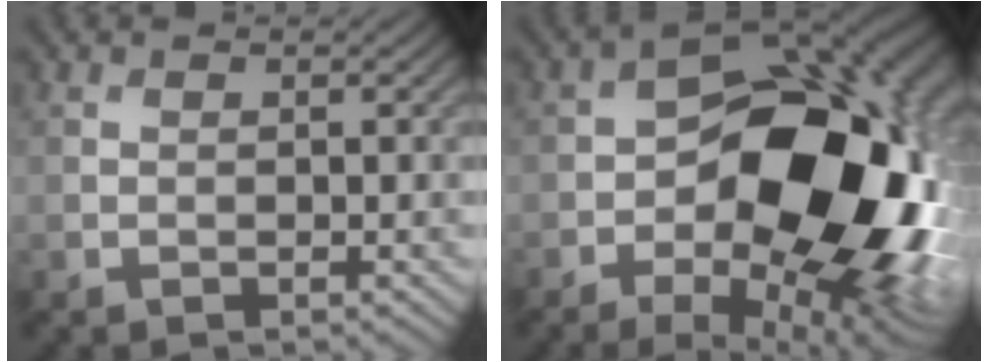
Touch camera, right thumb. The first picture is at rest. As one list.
[{"total": 20.8, "force": [-2.5, 12.2, 16.7], "torque": [-0.254, -0.023, -0.023]}]